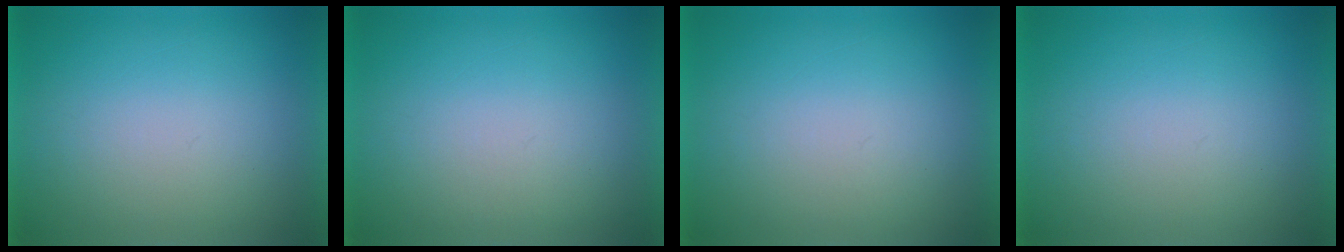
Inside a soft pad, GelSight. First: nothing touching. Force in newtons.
{"total": 1.1}
{"total": 1.1}
{"total": 1.2}